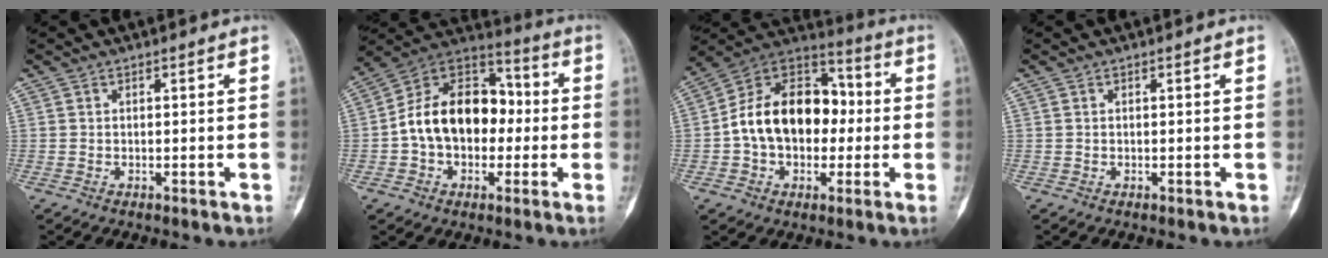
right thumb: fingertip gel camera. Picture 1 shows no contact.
{"total": 17.4, "force": [-0.9, 12.3, 12.4], "torque": [-0.174, 0.047, -0.024]}
{"total": 18.6, "force": [-0.6, 13.0, 13.3], "torque": [-0.186, 0.044, -0.018]}
{"total": 0.0}